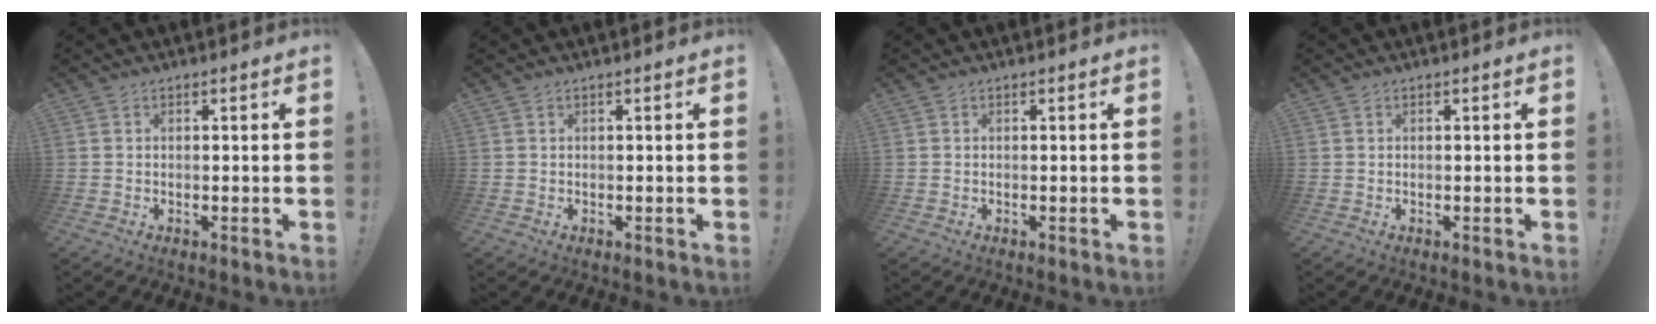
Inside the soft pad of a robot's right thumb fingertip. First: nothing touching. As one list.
[{"total": 0.0}, {"total": 0.0}, {"total": 0.0}]